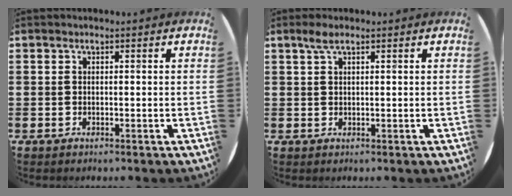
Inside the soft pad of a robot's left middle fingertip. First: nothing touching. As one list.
[{"total": 1.8, "force": [1.2, 0.3, 1.4], "torque": [-0.028, 0.004, 0.020]}]